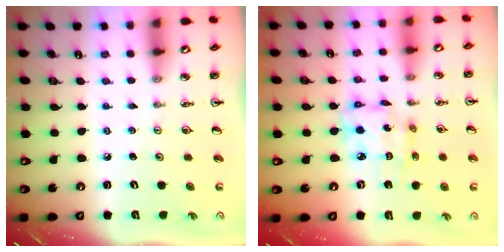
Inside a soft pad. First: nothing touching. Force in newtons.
{"total": 11.4, "press": 11.4, "slide": 0.9}